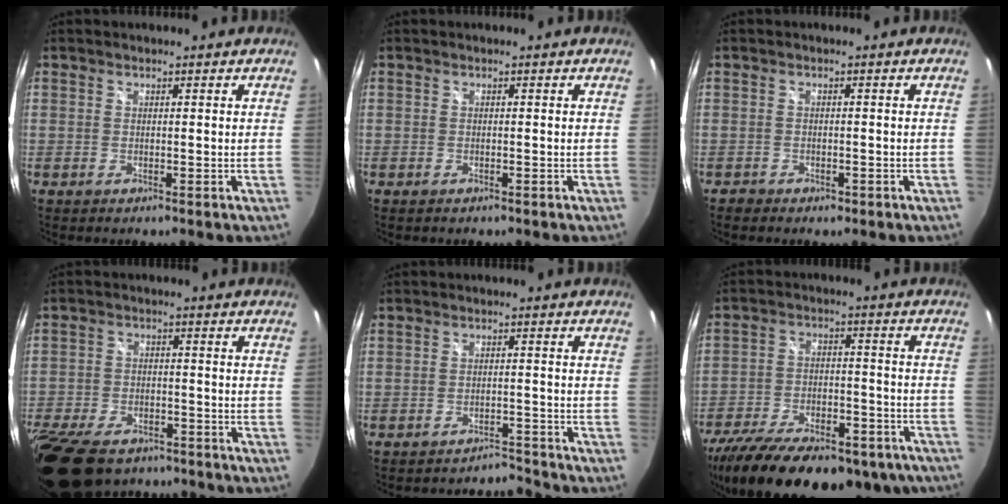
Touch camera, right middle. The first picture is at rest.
{"total": 0.6, "force": [-0.4, 0.4, 0.0], "torque": [-0.003, -0.003, -0.006]}
{"total": 2.2, "force": [-1.6, 1.3, 0.7], "torque": [-0.016, -0.006, -0.026]}
{"total": 19.1, "force": [-13.5, 9.9, 9.3], "torque": [-0.236, -0.027, -0.226]}
{"total": 3.1, "force": [-3.1, 0.3, -0.4], "torque": [0.006, 0.002, -0.050]}
{"total": 29.0, "force": [-21.7, 11.8, 15.2], "torque": [-0.291, -0.036, -0.305]}